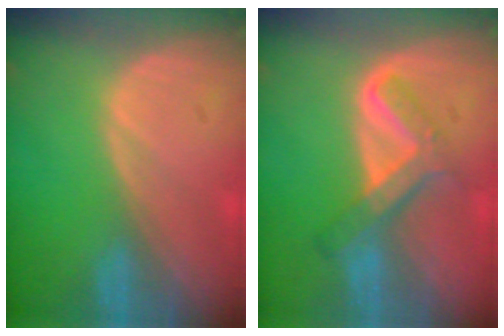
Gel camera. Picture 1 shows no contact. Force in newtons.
{"total": 6.7, "press": 5.7, "slide": 3.5}